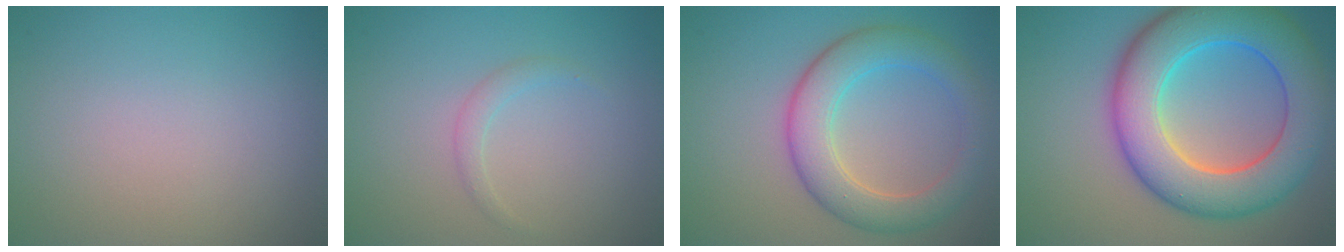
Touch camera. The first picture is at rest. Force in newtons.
{"total": 1.1, "press": 1.1, "slide": 0.1}
{"total": 5.5, "press": 5.5, "slide": 0.1}
{"total": 11.3, "press": 11.3, "slide": 0.3}